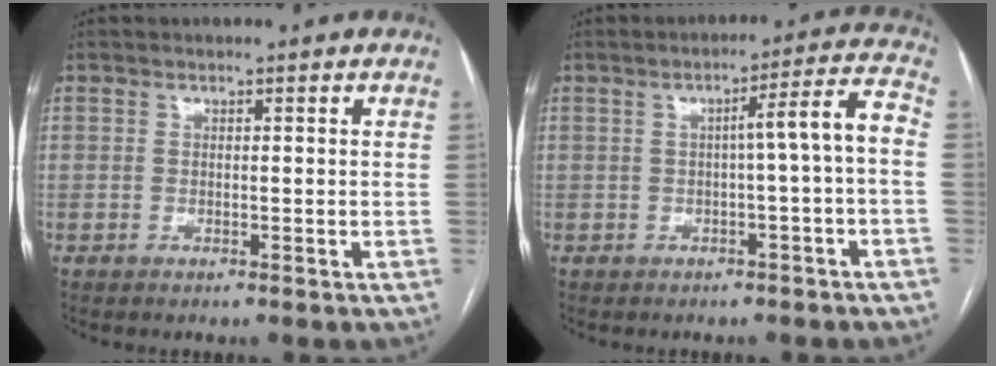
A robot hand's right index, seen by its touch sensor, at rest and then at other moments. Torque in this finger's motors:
{"motor_torque": [0.72, -0.19, 0.24, 0.09]}